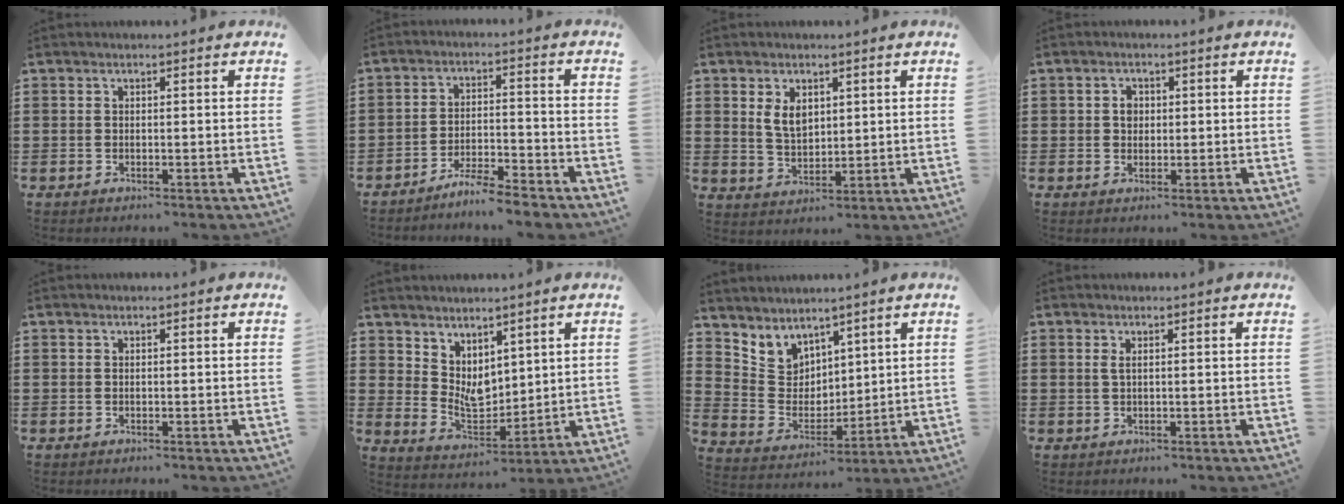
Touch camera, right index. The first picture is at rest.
{"total": 4.9, "force": [-4.8, -0.3, 1.2], "torque": [-0.029, -0.002, -0.096]}
{"total": 4.2, "force": [1.7, 2.5, 2.9], "torque": [-0.056, 0.002, 0.030]}
{"total": 1.9, "force": [0.3, 1.6, 1.1], "torque": [-0.025, 0.009, 0.004]}
{"total": 0.0}
{"total": 4.6, "force": [3.5, 2.6, 1.6], "torque": [-0.049, -0.017, 0.067]}
{"total": 5.3, "force": [3.8, 3.6, -0.4], "torque": [-0.030, -0.030, 0.074]}
{"total": 0.9, "force": [0.3, 0.2, 0.9], "torque": [-0.018, 0.002, 0.005]}